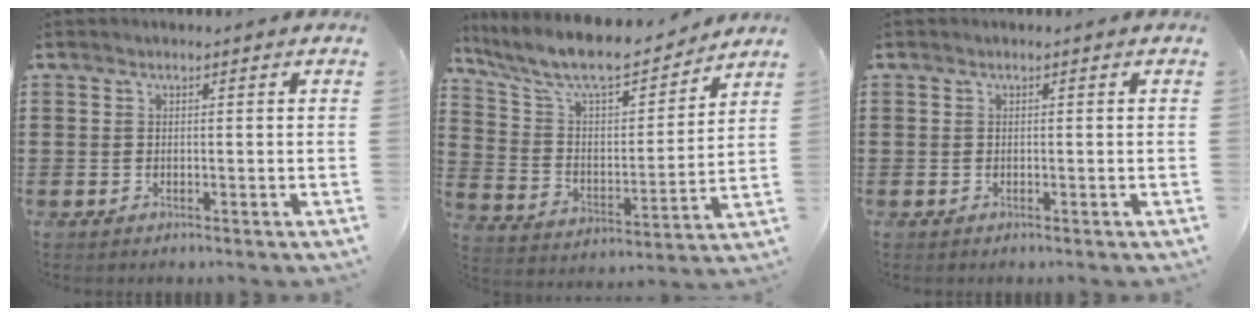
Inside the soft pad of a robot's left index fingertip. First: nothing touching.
{"total": 10.4, "force": [9.0, 1.8, 4.7], "torque": [-0.130, -0.057, 0.156]}
{"total": 0.0}